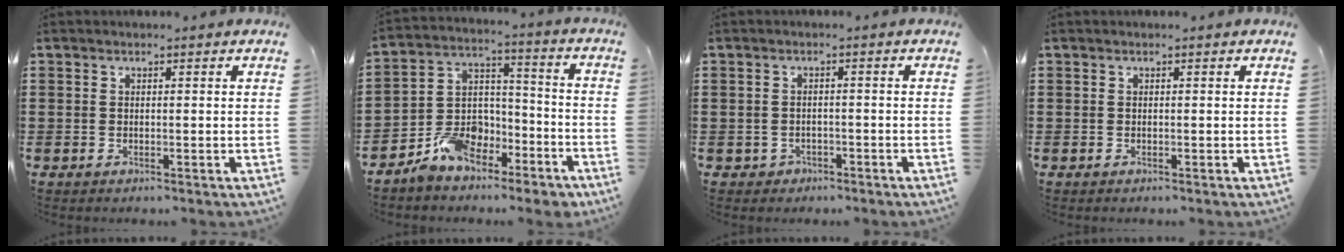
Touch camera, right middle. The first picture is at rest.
{"total": 8.8, "force": [-6.8, 4.9, 2.6], "torque": [-0.063, 0.025, -0.131]}
{"total": 1.2, "force": [-0.9, 0.8, 0.1], "torque": [-0.006, 0.001, -0.023]}
{"total": 0.0}